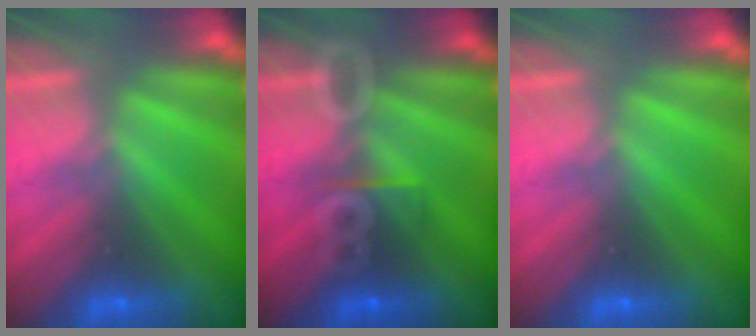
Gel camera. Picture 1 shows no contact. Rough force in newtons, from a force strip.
{"total": 3.0}
{"total": 0.0}